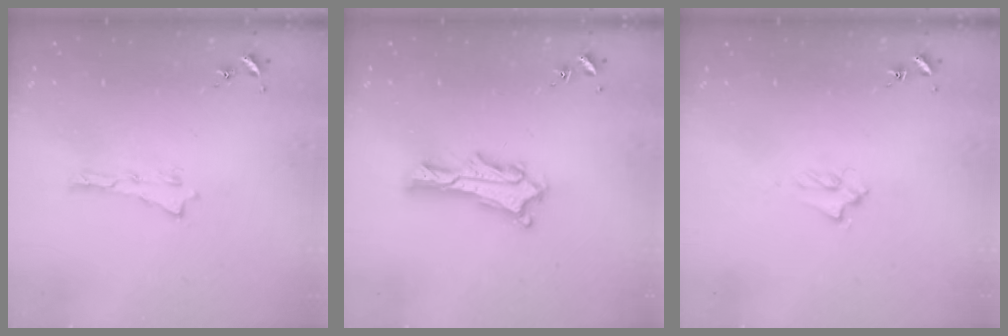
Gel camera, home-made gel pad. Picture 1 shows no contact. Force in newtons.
{"total": 3.9, "press": 3.9, "slide": 0.4}
{"total": 1.7, "press": 1.6, "slide": 0.3}